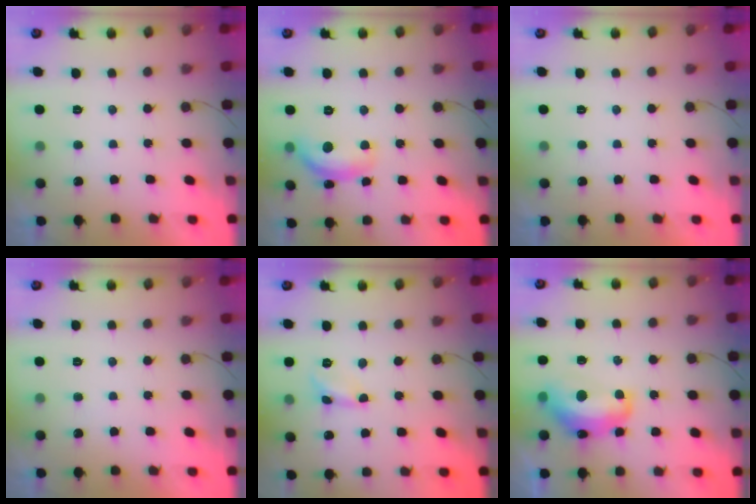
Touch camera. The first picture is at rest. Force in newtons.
{"total": 12.4, "press": 12.4, "slide": 0.7}
{"total": 0.0}
{"total": 0.0}
{"total": 2.3, "press": 2.3, "slide": 0.2}
{"total": 14.0, "press": 14.0, "slide": 1.1}